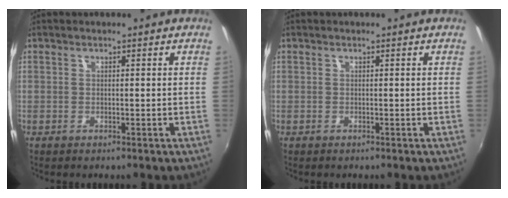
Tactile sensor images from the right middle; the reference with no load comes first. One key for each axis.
{"total": 0.0}